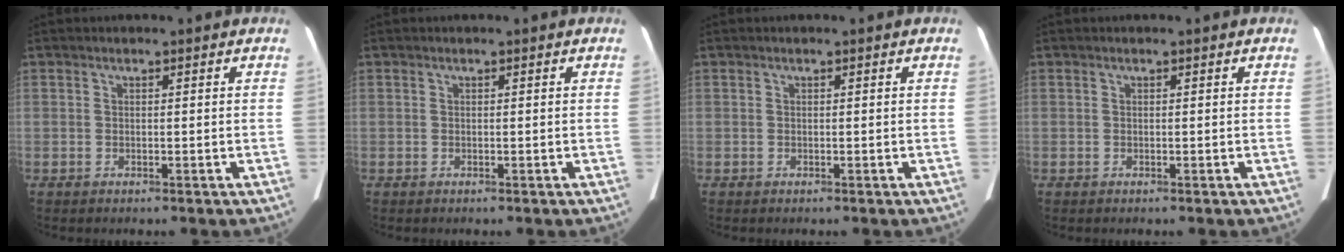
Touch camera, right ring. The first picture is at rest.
{"total": 0.0}
{"total": 0.0}
{"total": 0.0}